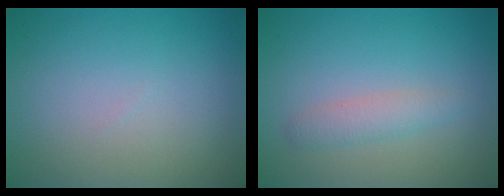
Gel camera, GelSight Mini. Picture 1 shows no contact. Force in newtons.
{"total": 1.8, "press": 1.8, "slide": 0.0}